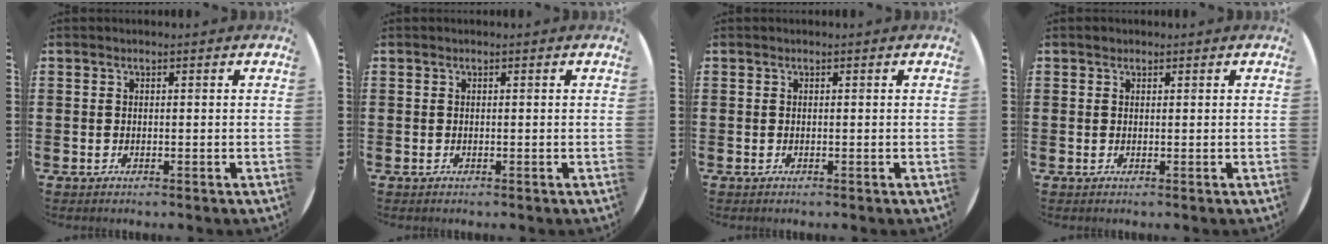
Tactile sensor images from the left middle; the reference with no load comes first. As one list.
[{"total": 0.0}, {"total": 0.0}, {"total": 0.5, "force": [0.4, 0.3, 0.0], "torque": [0.010, 0.001, 0.006]}]